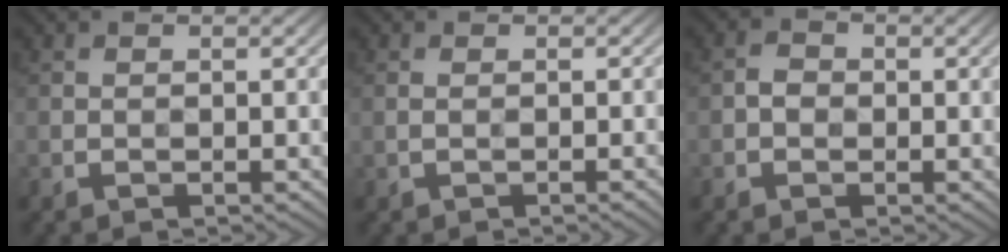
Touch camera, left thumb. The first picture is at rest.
{"total": 0.9, "force": [-0.3, 0.1, 0.8], "torque": [-0.017, 0.001, -0.007]}
{"total": 1.7, "force": [-0.4, 1.4, 0.9], "torque": [-0.018, -0.001, -0.013]}